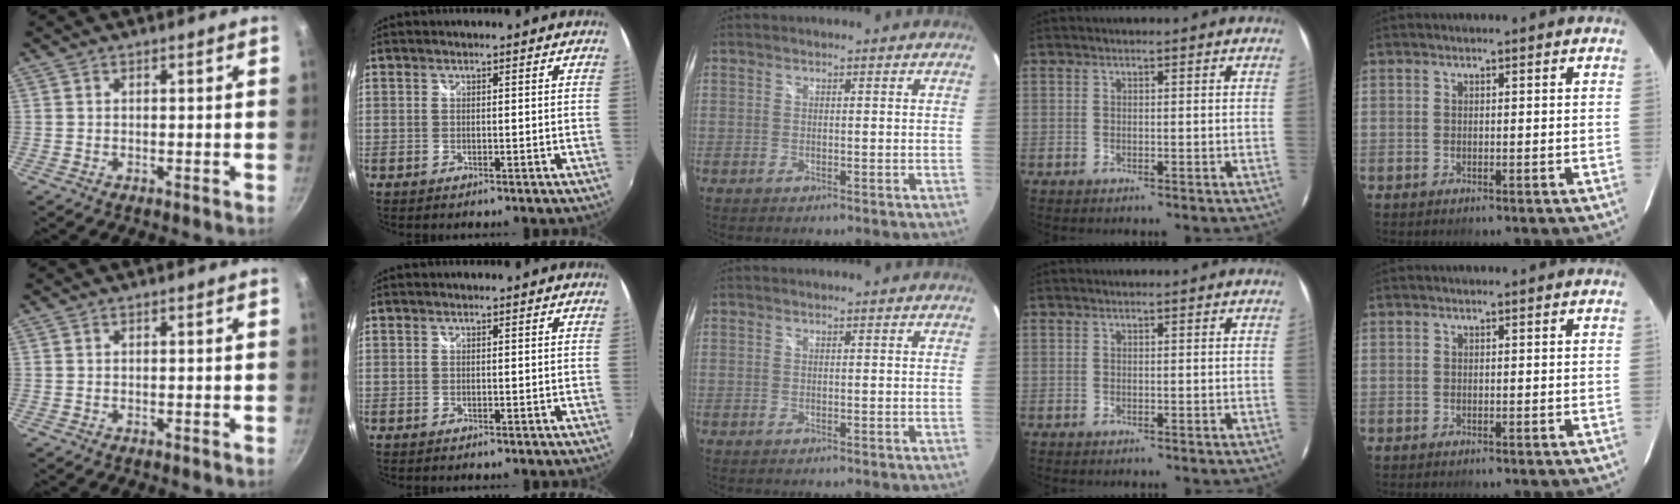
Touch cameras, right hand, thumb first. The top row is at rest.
{}